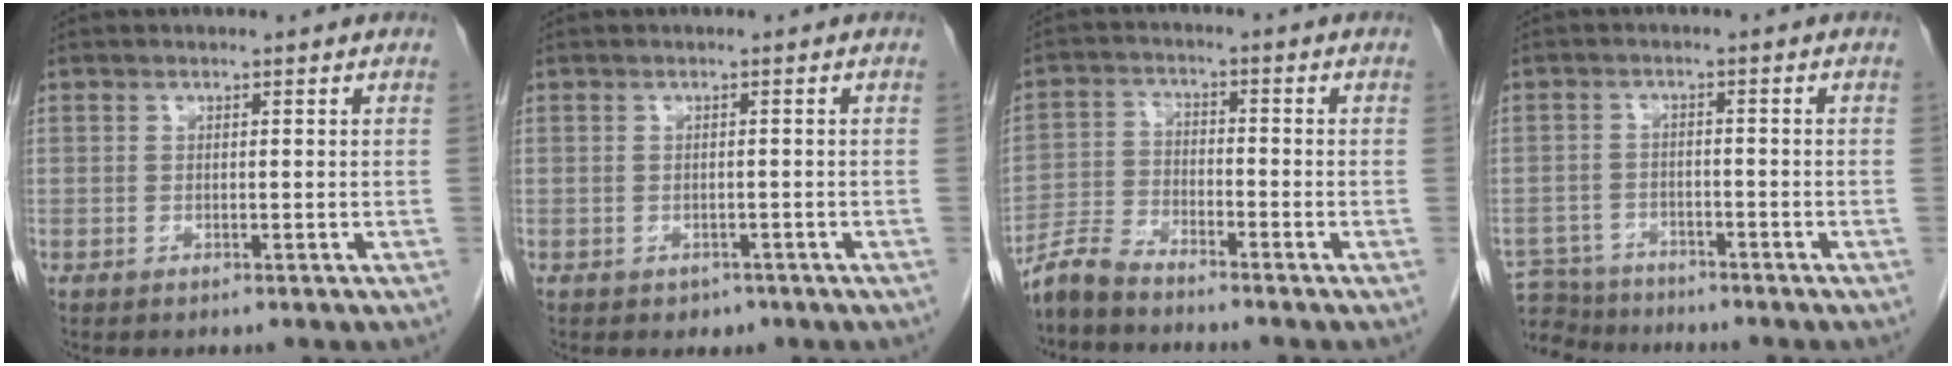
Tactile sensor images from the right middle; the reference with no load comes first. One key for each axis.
{"total": 1.4, "fx": -0.8, "fy": 1.0, "fz": 0.4, "tx": -0.005, "ty": 0.002, "tz": -0.006}
{"total": 4.9, "fx": -4.7, "fy": 0.7, "fz": 1.2, "tx": -0.031, "ty": -0.017, "tz": -0.096}
{"total": 7.3, "fx": -6.9, "fy": 2.2, "fz": 0.4, "tx": -0.012, "ty": 0.000, "tz": -0.120}